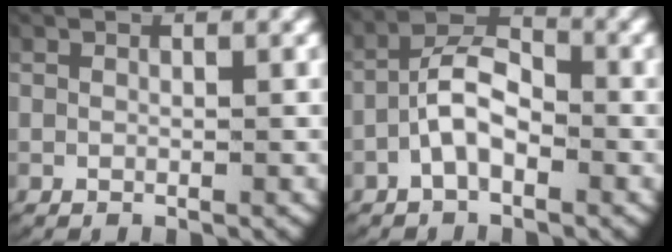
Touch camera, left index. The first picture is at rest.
{"total": 4.5, "force": [-0.9, 2.7, 3.5], "torque": [-0.052, 0.001, -0.024]}